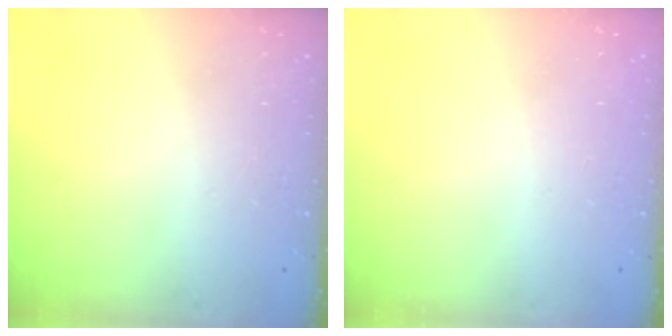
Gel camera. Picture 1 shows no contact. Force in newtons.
{"total": 0.0}